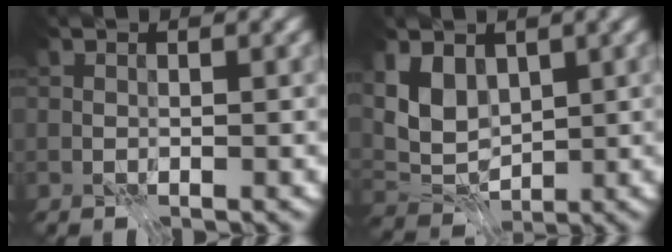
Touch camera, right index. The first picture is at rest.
{"total": 4.3, "force": [1.7, 2.9, 2.7], "torque": [-0.059, -0.011, 0.024]}